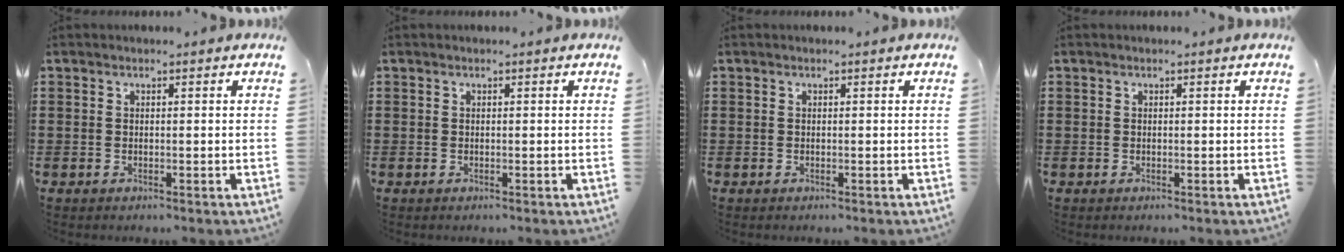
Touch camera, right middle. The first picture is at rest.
{"total": 0.0}
{"total": 0.0}
{"total": 0.0}